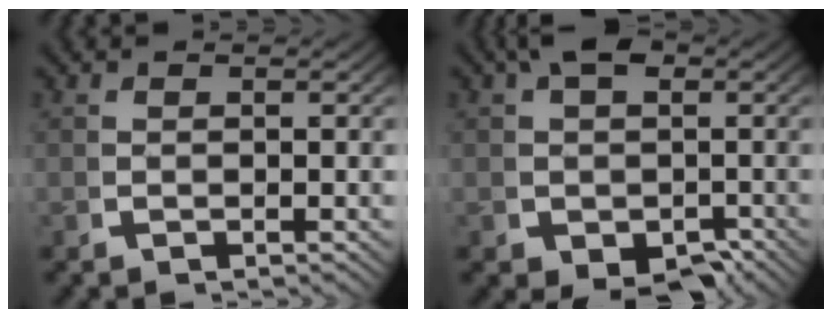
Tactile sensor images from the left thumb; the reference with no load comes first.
{"total": 7.4, "force": [-0.6, 5.5, 5.0], "torque": [-0.078, -0.039, 0.010]}